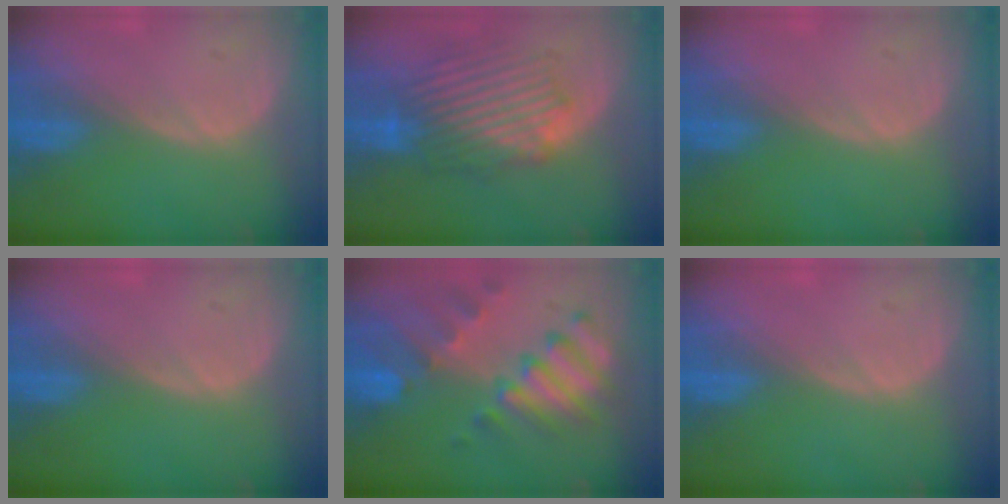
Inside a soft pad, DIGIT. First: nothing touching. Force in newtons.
{"total": 9.0, "press": 8.6, "slide": 2.6}
{"total": 0.0}
{"total": 0.0}
{"total": 10.4, "press": 8.9, "slide": 5.3}
{"total": 0.0}